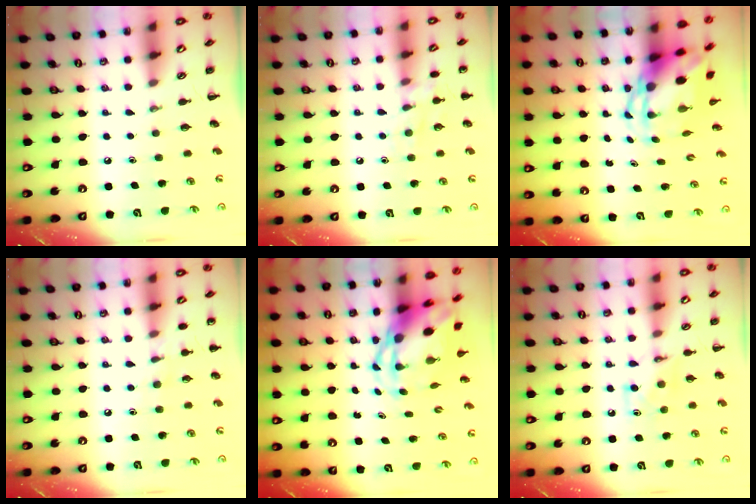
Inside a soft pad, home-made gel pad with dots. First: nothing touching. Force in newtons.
{"total": 8.0, "press": 7.9, "slide": 1.2}
{"total": 5.6, "press": 5.4, "slide": 1.6}
{"total": 7.2, "press": 7.0, "slide": 1.8}
{"total": 6.6, "press": 6.4, "slide": 1.7}
{"total": 5.6, "press": 5.5, "slide": 1.2}